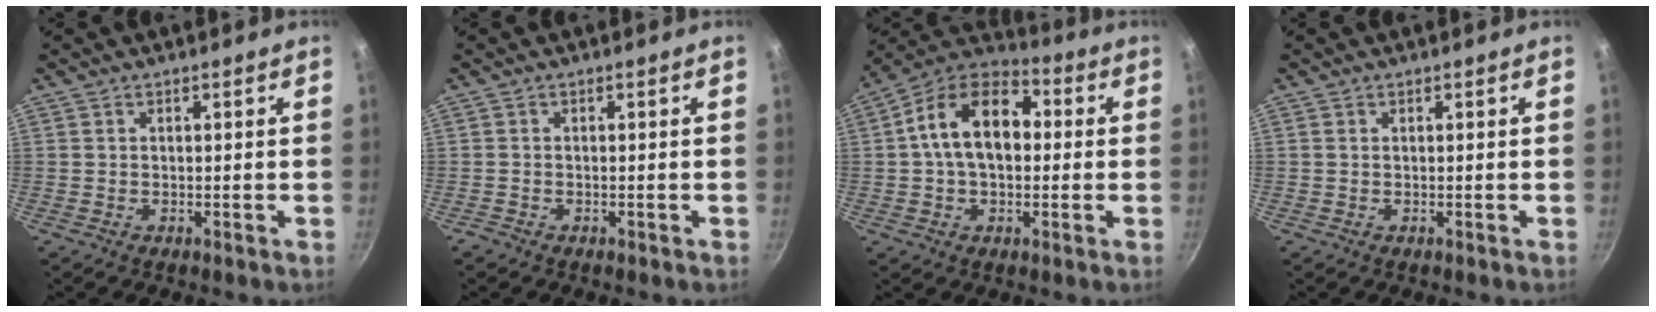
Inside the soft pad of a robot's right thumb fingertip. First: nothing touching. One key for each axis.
{"total": 0.7, "fx": -0.5, "fy": 0.4, "fz": 0.2, "tx": -0.008, "ty": 0.005, "tz": -0.011}
{"total": 15.2, "fx": 1.4, "fy": 9.9, "fz": 11.5, "tx": -0.156, "ty": 0.033, "tz": 0.001}
{"total": 0.0}